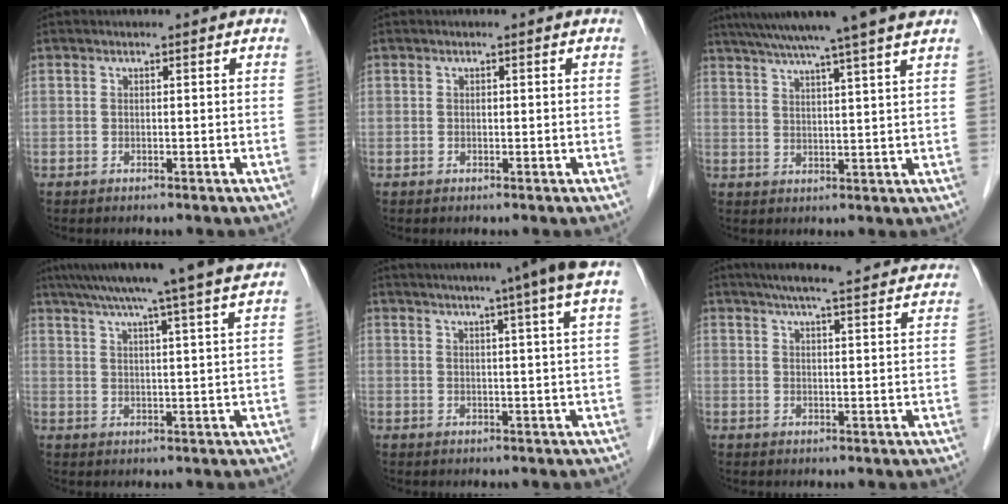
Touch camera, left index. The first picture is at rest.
{"total": 0.0}
{"total": 14.2, "force": [11.6, -1.7, 7.9], "torque": [-0.132, 0.013, 0.159]}
{"total": 15.3, "force": [12.6, -1.6, 8.6], "torque": [-0.141, 0.013, 0.170]}
{"total": 11.1, "force": [8.0, -1.9, 7.6], "torque": [-0.113, 0.011, 0.086]}
{"total": 19.2, "force": [17.5, 0.9, 7.9], "torque": [-0.114, 0.013, 0.218]}